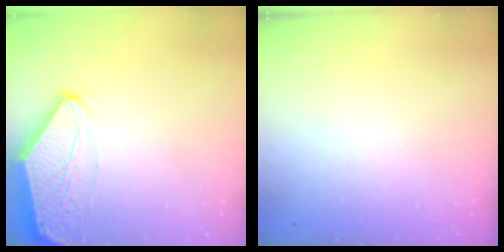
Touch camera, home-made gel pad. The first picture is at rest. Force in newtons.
{"total": 0.0}